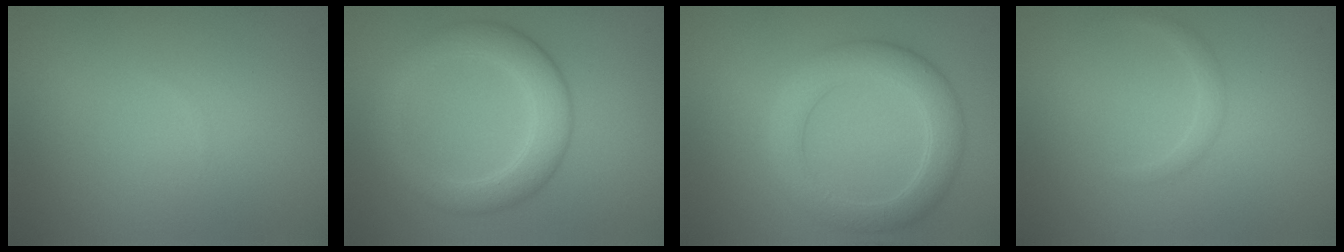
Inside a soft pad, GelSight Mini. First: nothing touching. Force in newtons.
{"total": 4.5, "press": 4.5, "slide": 0.2}
{"total": 4.5, "press": 4.5, "slide": 0.2}
{"total": 1.0, "press": 1.0, "slide": 0.0}